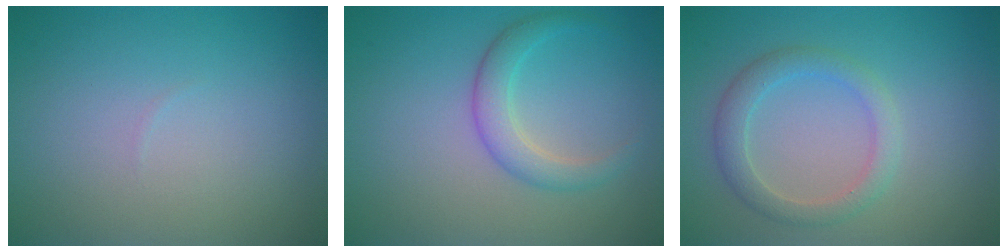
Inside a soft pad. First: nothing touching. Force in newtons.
{"total": 2.6, "press": 2.6, "slide": 0.1}
{"total": 2.8, "press": 2.8, "slide": 0.1}